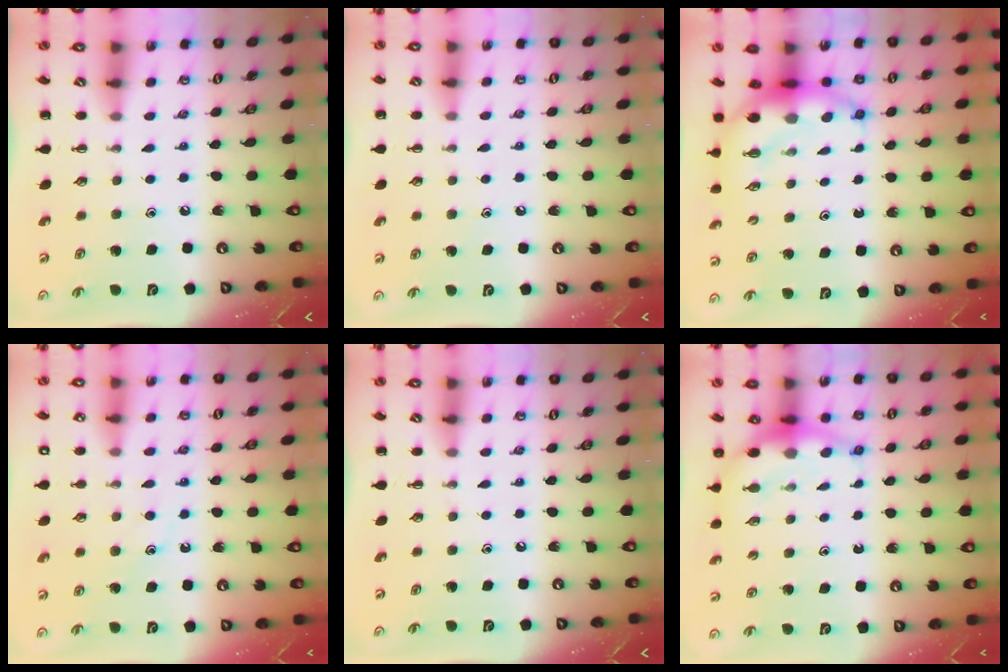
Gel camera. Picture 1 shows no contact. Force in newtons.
{"total": 4.7, "press": 4.5, "slide": 1.6}
{"total": 9.0, "press": 8.6, "slide": 2.3}
{"total": 9.7, "press": 9.6, "slide": 1.2}
{"total": 0.0}
{"total": 7.4, "press": 7.2, "slide": 1.8}